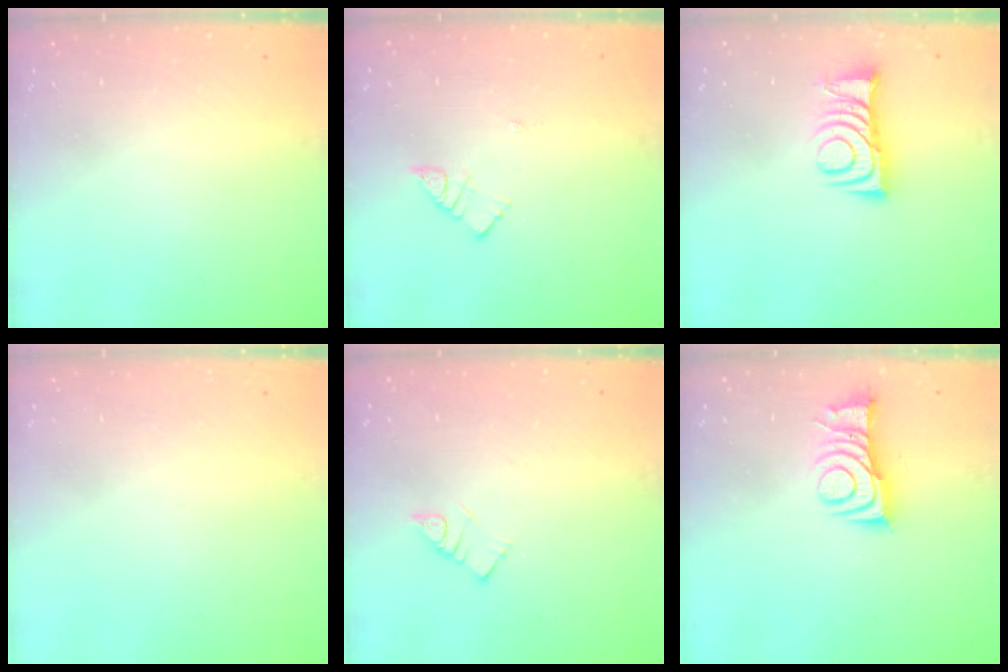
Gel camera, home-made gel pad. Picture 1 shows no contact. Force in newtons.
{"total": 4.4, "press": 4.4, "slide": 0.4}
{"total": 8.7, "press": 8.6, "slide": 0.8}
{"total": 1.7, "press": 1.6, "slide": 0.1}
{"total": 3.4, "press": 3.4, "slide": 0.3}
{"total": 9.6, "press": 9.5, "slide": 1.2}